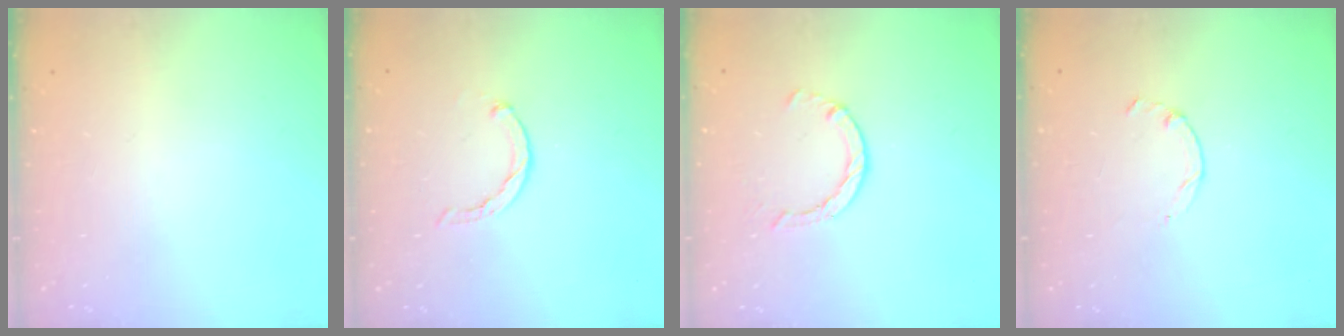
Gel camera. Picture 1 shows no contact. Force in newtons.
{"total": 1.1, "press": 1.1, "slide": 0.2}
{"total": 2.9, "press": 2.8, "slide": 0.4}
{"total": 1.3, "press": 1.2, "slide": 0.4}